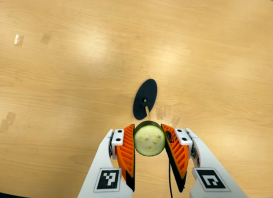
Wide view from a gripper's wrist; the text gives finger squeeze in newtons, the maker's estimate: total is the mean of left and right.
{"total": 8.7, "left": 7.7, "right": 9.6}